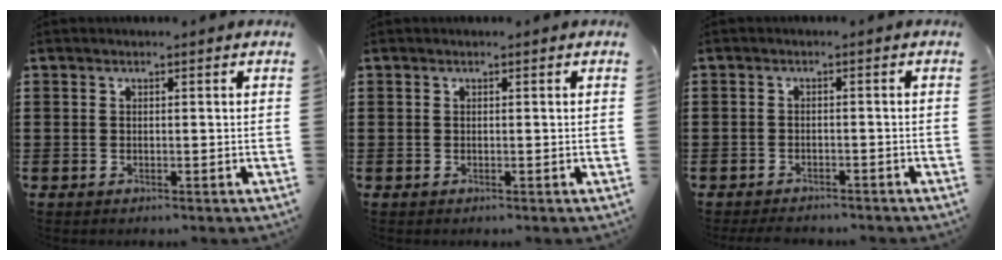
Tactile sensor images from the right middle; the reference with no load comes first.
{"total": 0.0}
{"total": 1.8, "force": [-1.8, 0.4, 0.0], "torque": [-0.005, 0.001, -0.040]}